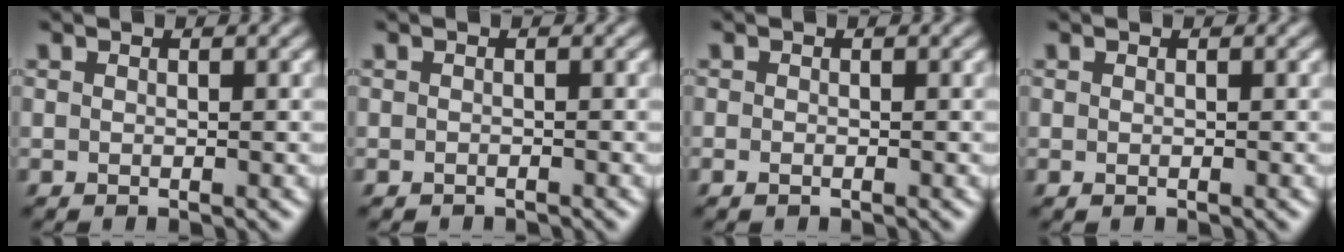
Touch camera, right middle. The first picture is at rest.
{"total": 0.5, "force": [-0.5, 0.2, 0.0], "torque": [0.002, -0.003, -0.008]}
{"total": 0.6, "force": [-0.3, 0.3, 0.4], "torque": [-0.008, -0.004, -0.004]}
{"total": 0.0}